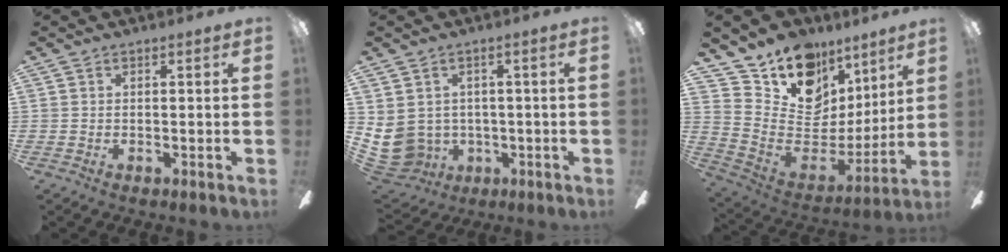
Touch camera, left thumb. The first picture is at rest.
{"total": 7.8, "force": [-0.3, 7.4, 2.5], "torque": [-0.107, -0.007, -0.003]}
{"total": 17.4, "force": [11.8, 11.3, 6.0], "torque": [-0.105, -0.101, 0.229]}